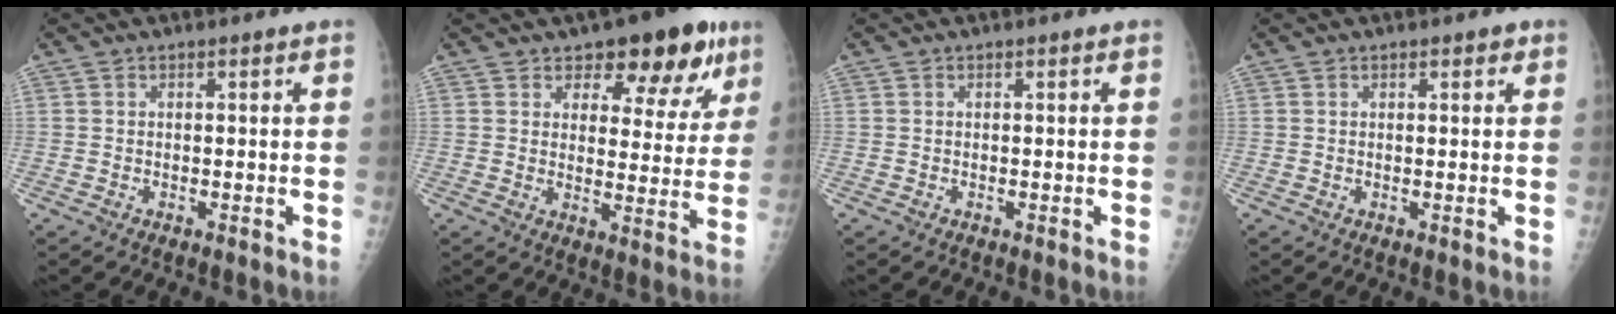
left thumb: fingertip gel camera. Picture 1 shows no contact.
{"total": 13.0, "force": [8.0, 6.6, 7.9], "torque": [-0.039, -0.037, 0.108]}
{"total": 0.0}
{"total": 1.2, "force": [0.8, 0.6, 0.6], "torque": [0.002, -0.001, 0.008]}